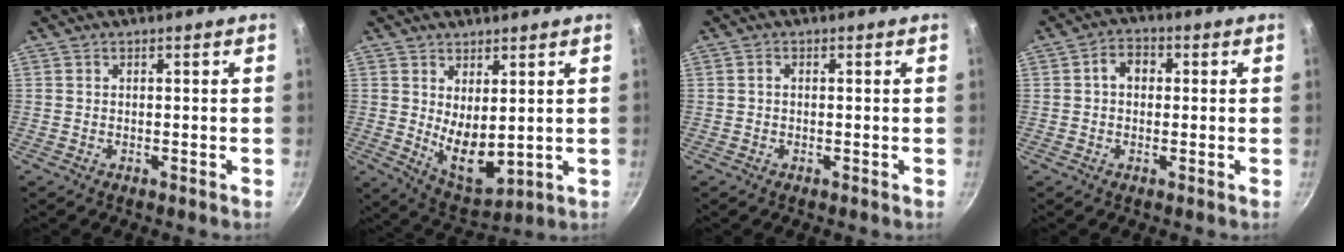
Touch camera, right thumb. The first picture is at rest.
{"total": 8.9, "force": [1.9, 4.3, 7.5], "torque": [-0.107, -0.038, 0.053]}
{"total": 0.9, "force": [0.0, 0.7, 0.6], "torque": [-0.010, 0.006, -0.001]}
{"total": 4.5, "force": [0.6, 3.4, 2.9], "torque": [-0.025, 0.012, 0.003]}